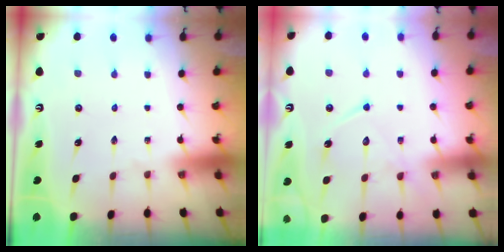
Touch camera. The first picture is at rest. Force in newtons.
{"total": 13.0, "press": 13.0, "slide": 1.2}